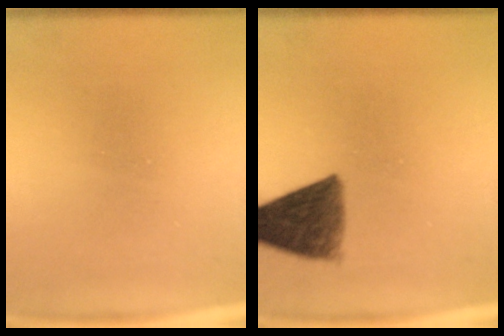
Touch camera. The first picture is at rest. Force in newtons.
{"total": 8.4}